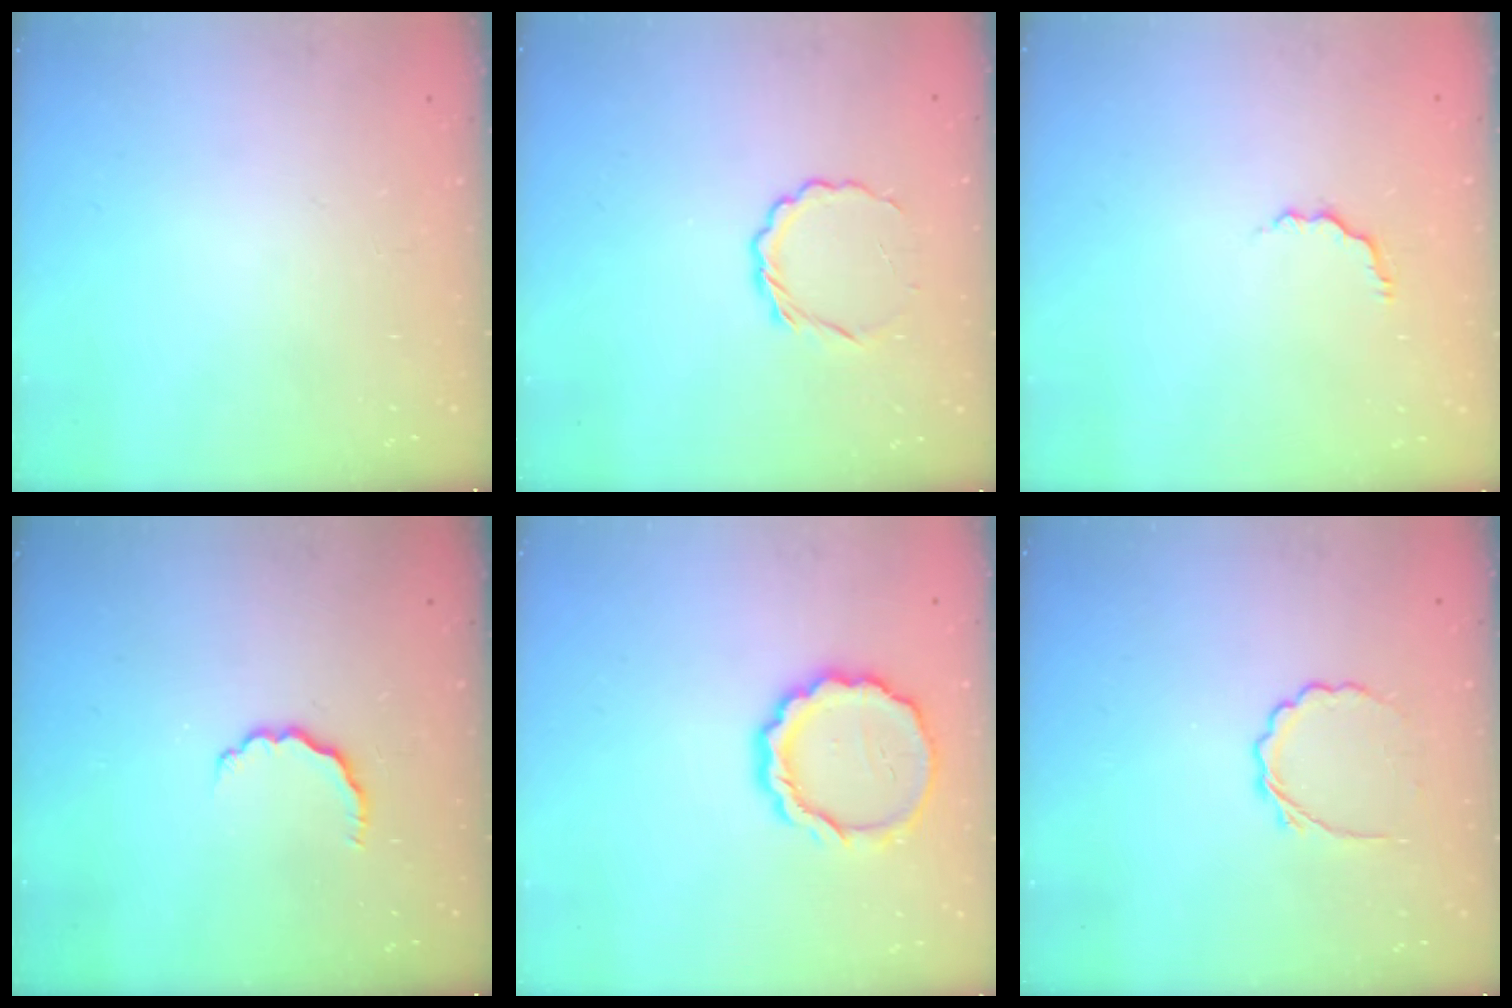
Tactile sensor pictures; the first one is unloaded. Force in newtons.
{"total": 4.9, "press": 4.8, "slide": 1.1}
{"total": 3.1, "press": 3.0, "slide": 0.6}
{"total": 4.1, "press": 4.0, "slide": 0.9}
{"total": 11.8, "press": 11.5, "slide": 2.4}
{"total": 3.2, "press": 3.0, "slide": 1.0}